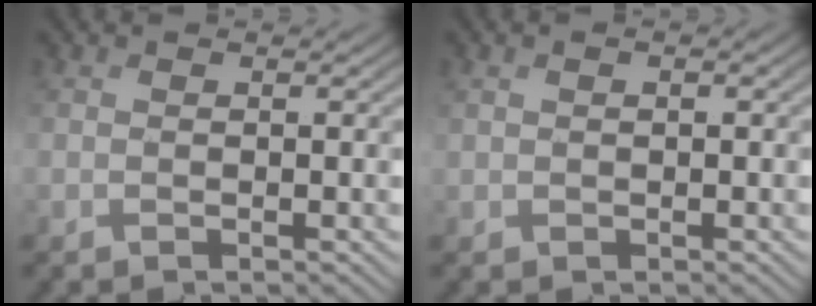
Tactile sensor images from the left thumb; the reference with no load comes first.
{"total": 1.1, "force": [0.3, 0.8, 0.7], "torque": [-0.015, 0.000, 0.008]}